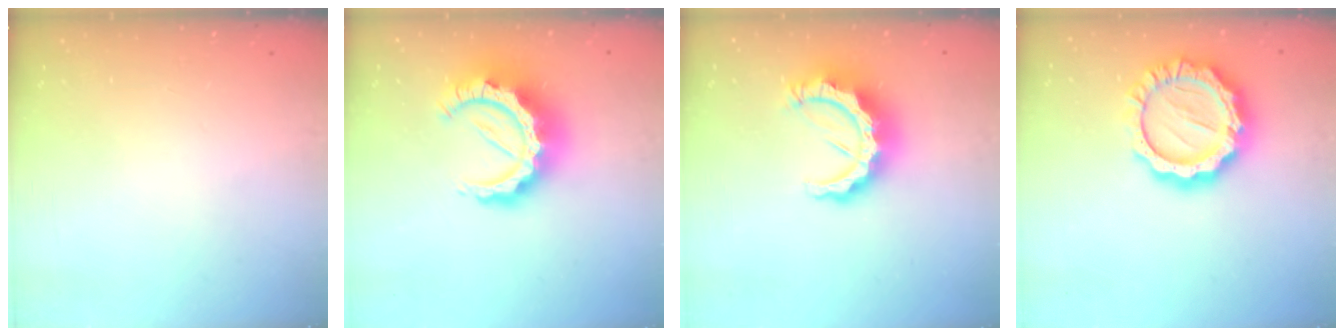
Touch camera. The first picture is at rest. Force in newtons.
{"total": 16.9, "press": 16.8, "slide": 1.5}
{"total": 12.7, "press": 12.6, "slide": 1.1}
{"total": 20.7, "press": 20.6, "slide": 1.8}